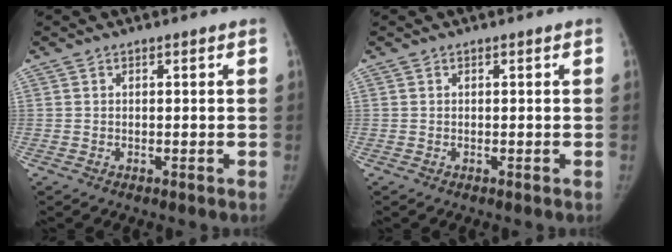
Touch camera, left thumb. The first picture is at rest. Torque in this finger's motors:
{"motor_torque": [-0.13, 0.13, 0.04, -0.03, 0.00]}